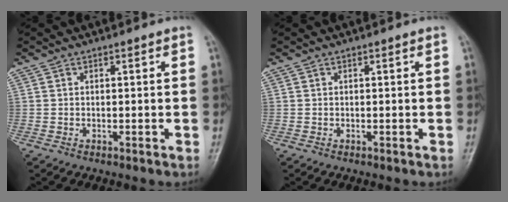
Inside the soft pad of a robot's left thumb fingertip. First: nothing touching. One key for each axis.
{"total": 0.0}